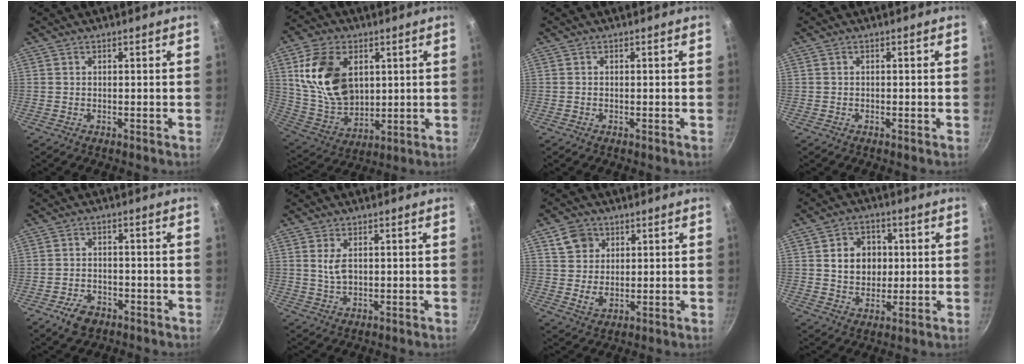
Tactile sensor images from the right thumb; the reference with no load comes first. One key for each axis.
{"total": 17.6, "fx": 4.5, "fy": 11.9, "fz": 12.2, "tx": -0.201, "ty": -0.020, "tz": 0.099}
{"total": 0.0}
{"total": 0.0}
{"total": 5.5, "fx": -3.2, "fy": 3.4, "fz": 2.7, "tx": -0.047, "ty": 0.021, "tz": -0.051}
{"total": 3.7, "fx": 0.9, "fy": 2.1, "fz": 2.9, "tx": -0.050, "ty": -0.006, "tz": 0.020}
{"total": 7.1, "fx": 3.0, "fy": 5.9, "fz": 2.7, "tx": -0.019, "ty": -0.008, "tz": 0.055}
{"total": 9.1, "fx": 1.3, "fy": 7.5, "fz": 5.0, "tx": -0.049, "ty": 0.001, "tz": 0.021}